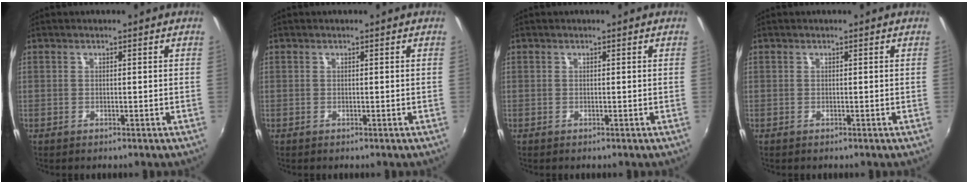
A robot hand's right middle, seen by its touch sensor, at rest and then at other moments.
{"total": 0.0}
{"total": 0.0}
{"total": 0.0}